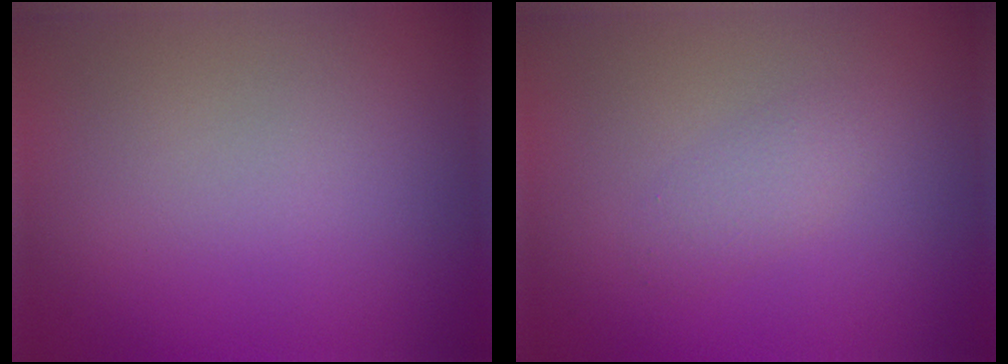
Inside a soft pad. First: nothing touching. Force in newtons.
{"total": 1.5, "press": 1.5, "slide": 0.1}